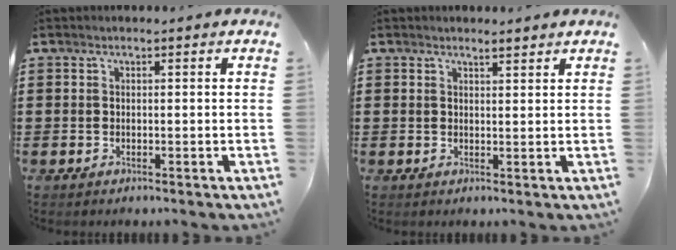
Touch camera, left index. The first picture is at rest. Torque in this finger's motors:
{"motor_torque": [2.14, 0.00, 0.05, 0.02]}